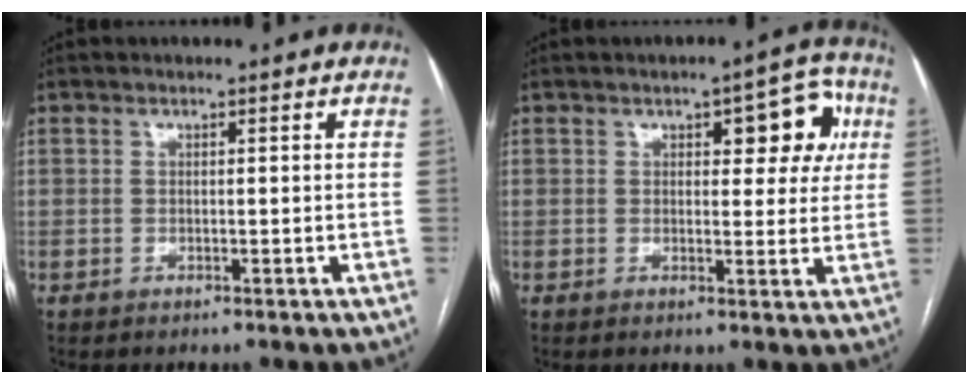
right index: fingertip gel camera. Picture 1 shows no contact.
{"total": 7.8, "force": [2.7, 3.3, 6.5], "torque": [-0.062, 0.023, 0.029]}